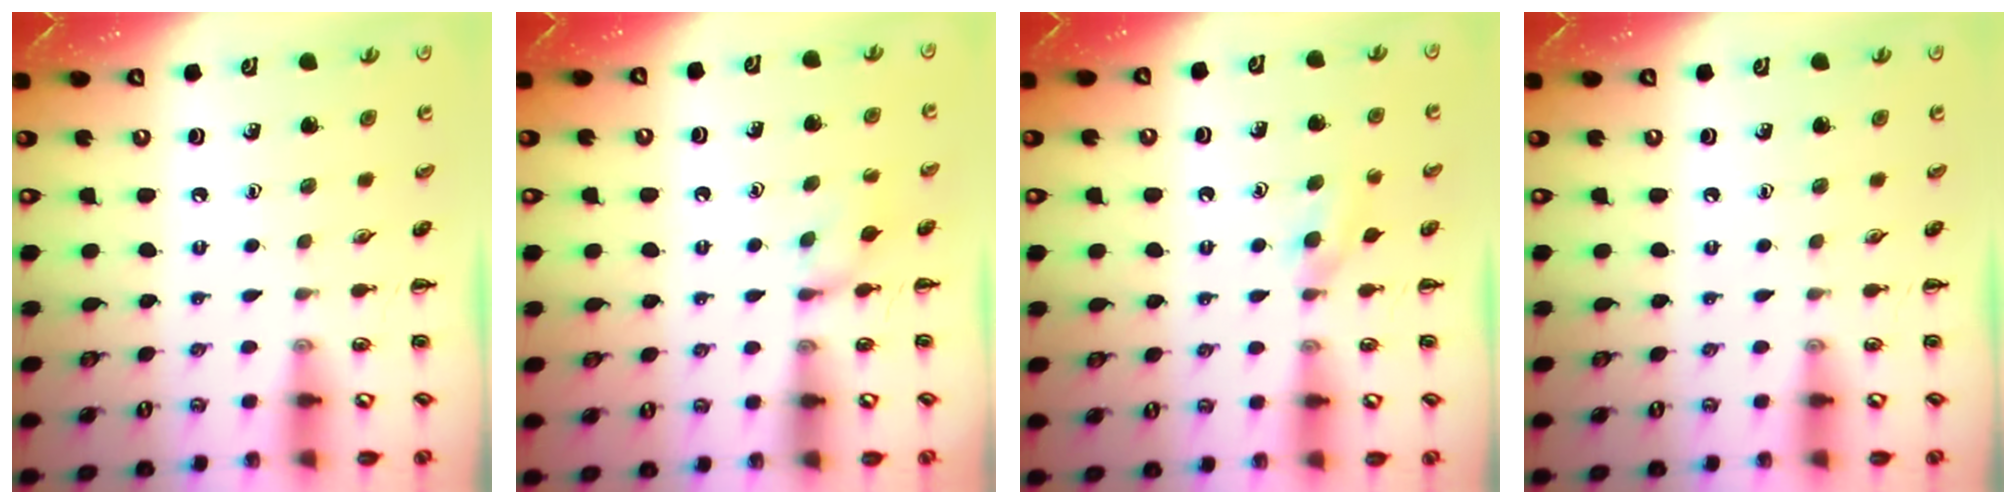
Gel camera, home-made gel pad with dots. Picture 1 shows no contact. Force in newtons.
{"total": 5.9, "press": 5.6, "slide": 1.6}
{"total": 3.9, "press": 3.6, "slide": 1.4}
{"total": 0.0}